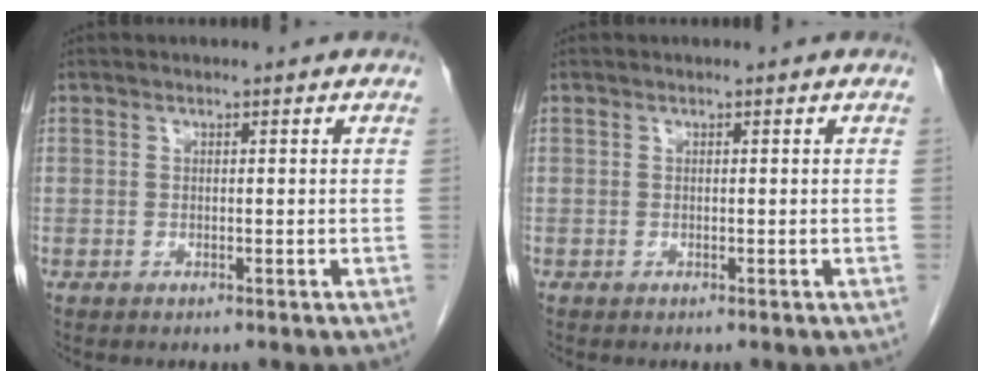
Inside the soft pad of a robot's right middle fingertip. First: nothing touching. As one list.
[{"total": 0.0}]